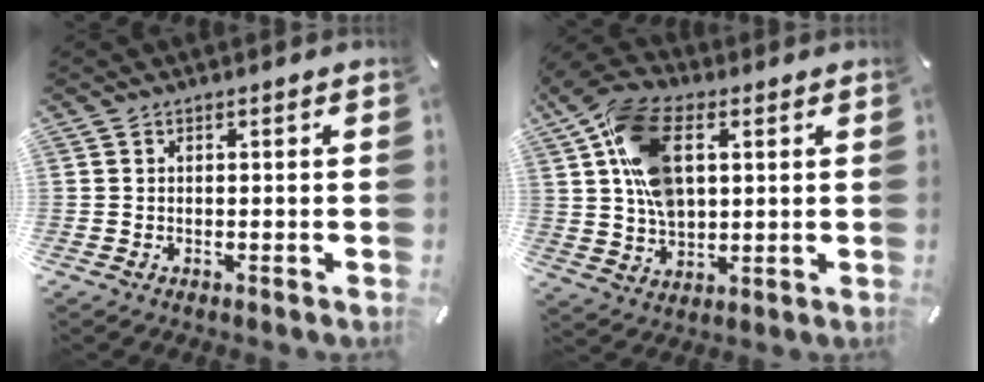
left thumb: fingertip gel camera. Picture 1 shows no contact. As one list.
[{"total": 15.6, "force": [4.7, 10.0, 11.1], "torque": [-0.241, 0.004, 0.088]}]